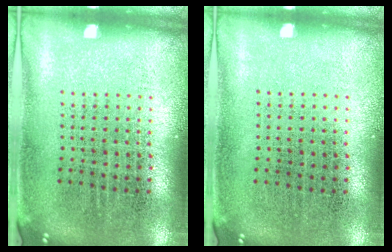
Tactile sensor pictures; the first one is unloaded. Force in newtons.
{"total": 0.0}